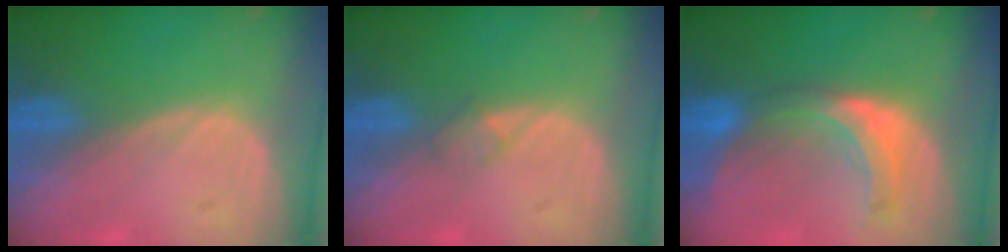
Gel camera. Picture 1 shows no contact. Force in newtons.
{"total": 1.4, "press": 1.4, "slide": 0.1}
{"total": 7.4, "press": 6.8, "slide": 2.9}